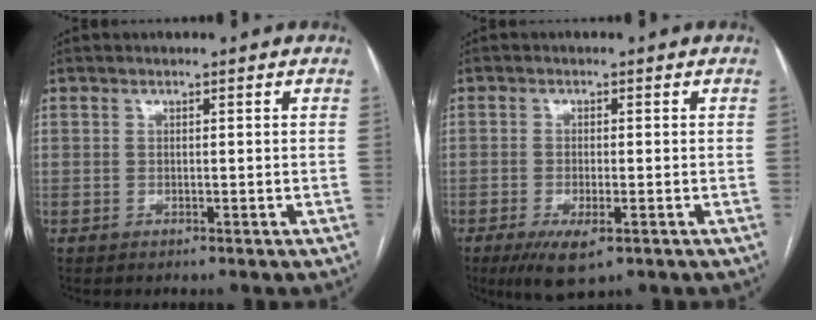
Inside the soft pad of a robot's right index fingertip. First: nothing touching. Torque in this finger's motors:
{"motor_torque": [0.49, -0.24, 0.20, 0.06]}